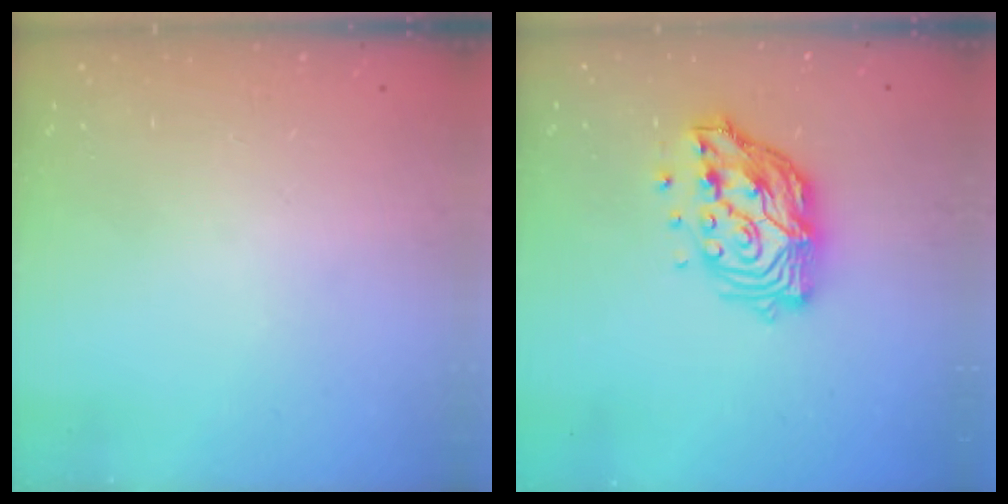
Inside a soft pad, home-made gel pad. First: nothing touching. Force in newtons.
{"total": 14.1, "press": 14.0, "slide": 1.3}